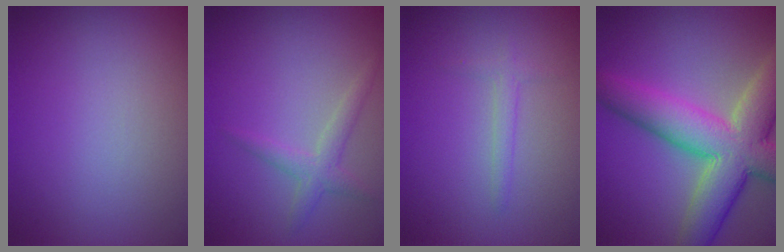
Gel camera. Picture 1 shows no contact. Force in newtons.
{"total": 1.9, "press": 1.9, "slide": 0.1}
{"total": 1.1, "press": 1.1, "slide": 0.1}
{"total": 10.0, "press": 9.9, "slide": 0.8}